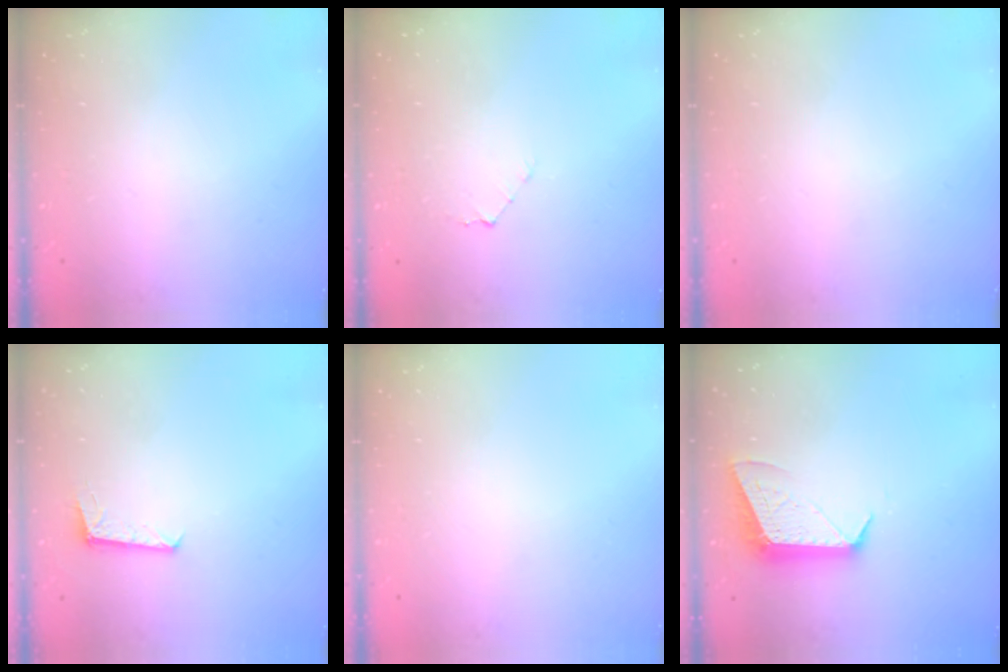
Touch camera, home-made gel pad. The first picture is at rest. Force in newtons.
{"total": 3.9, "press": 3.9, "slide": 0.3}
{"total": 0.0}
{"total": 5.1, "press": 5.0, "slide": 0.4}
{"total": 0.0}
{"total": 10.1, "press": 10.1, "slide": 0.7}